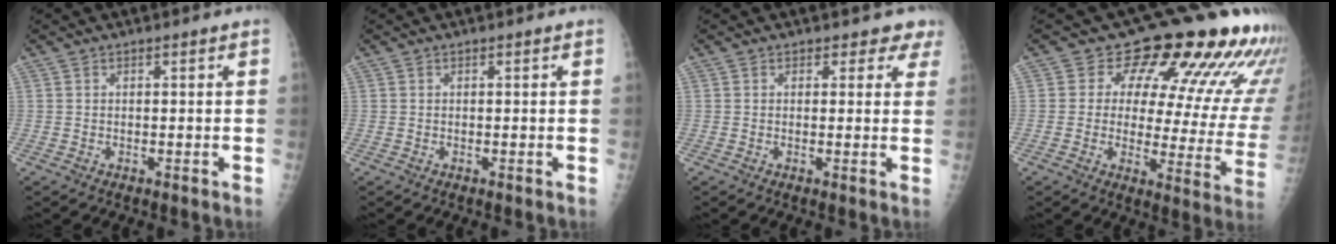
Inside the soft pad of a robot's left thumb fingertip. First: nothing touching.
{"total": 0.0}
{"total": 3.3, "force": [2.7, 1.9, 0.1], "torque": [0.034, -0.014, 0.009]}
{"total": 19.3, "force": [12.7, 7.8, 12.4], "torque": [-0.105, -0.067, 0.140]}